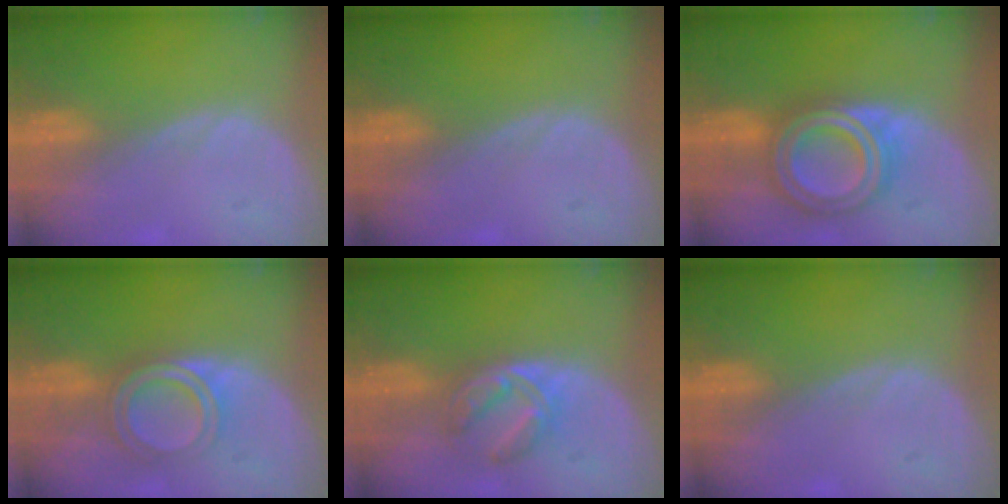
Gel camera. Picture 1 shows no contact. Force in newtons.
{"total": 0.0}
{"total": 8.0, "press": 8.0, "slide": 0.5}
{"total": 6.0, "press": 5.2, "slide": 3.0}
{"total": 5.7, "press": 5.4, "slide": 1.6}
{"total": 0.0}